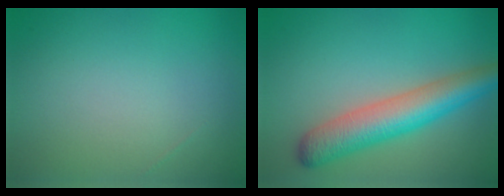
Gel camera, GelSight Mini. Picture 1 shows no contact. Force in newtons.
{"total": 6.1, "press": 6.1, "slide": 0.2}